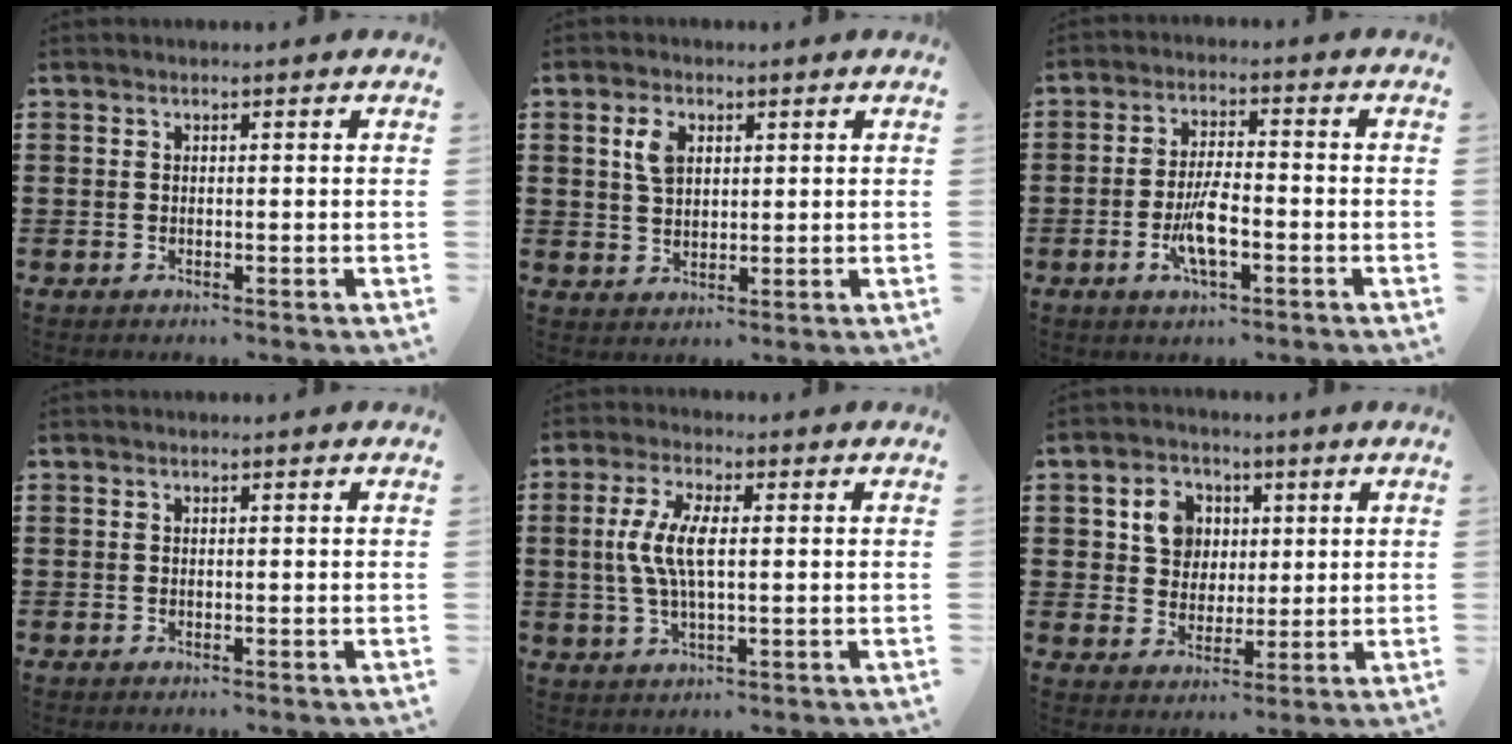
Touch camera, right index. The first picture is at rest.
{"total": 4.1, "force": [1.5, 2.4, 2.9], "torque": [-0.067, 0.011, 0.026]}
{"total": 6.7, "force": [-2.3, 1.8, 6.0], "torque": [-0.127, -0.011, -0.045]}
{"total": 0.0}
{"total": 6.8, "force": [0.4, 2.4, 6.4], "torque": [-0.148, -0.003, -0.003]}
{"total": 6.3, "force": [2.0, 5.6, 2.3], "torque": [-0.056, 0.014, 0.031]}